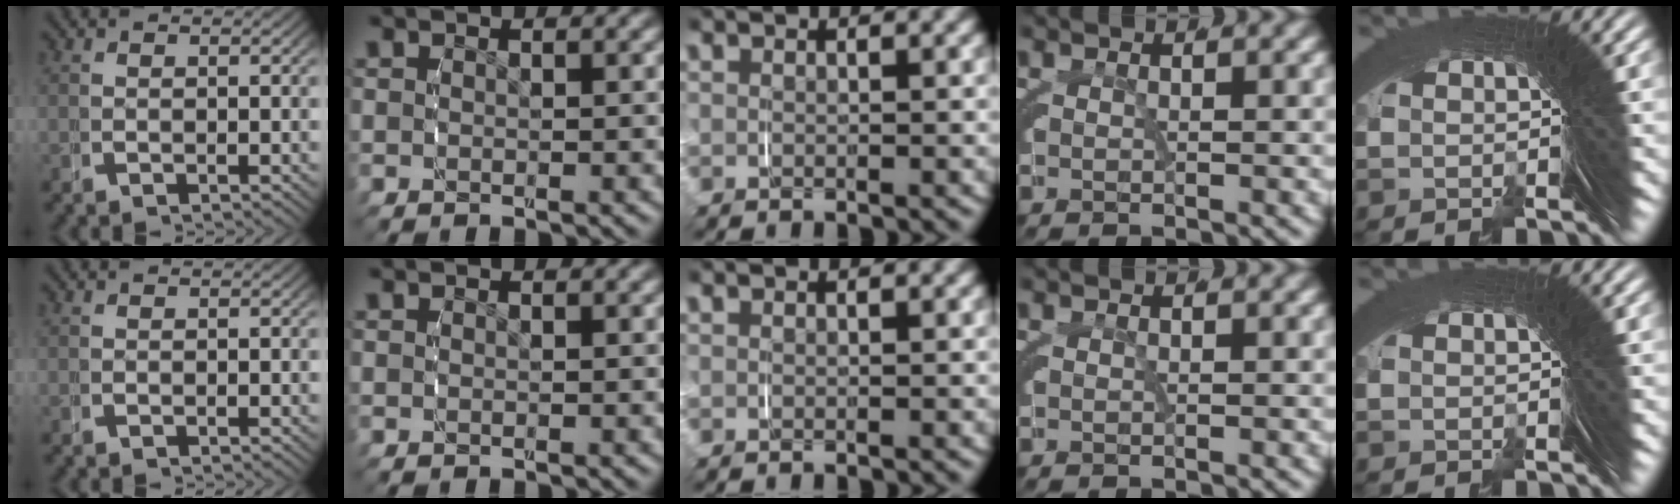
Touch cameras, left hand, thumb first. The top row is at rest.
{}